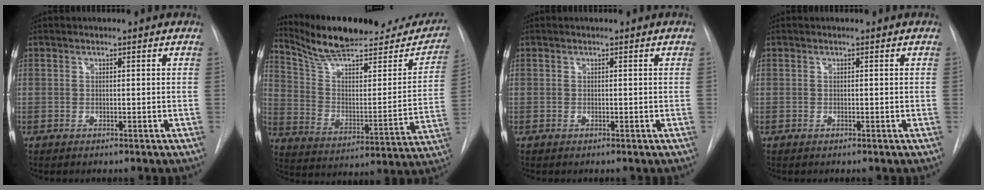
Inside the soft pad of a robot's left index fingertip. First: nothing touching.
{"total": 25.4, "force": [22.0, 6.0, 11.2], "torque": [-0.162, -0.036, 0.308]}
{"total": 0.0}
{"total": 0.0}